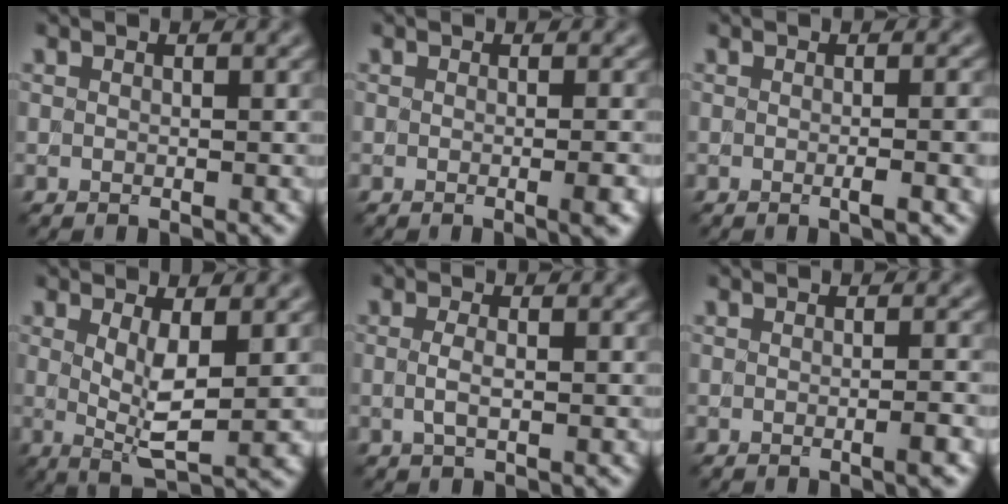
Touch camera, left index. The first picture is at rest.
{"total": 2.8, "force": [-0.3, 1.1, 2.6], "torque": [-0.015, 0.002, -0.008]}
{"total": 3.2, "force": [-0.3, 0.9, 3.0], "torque": [-0.032, 0.001, -0.007]}
{"total": 4.1, "force": [0.6, 1.0, 4.0], "torque": [-0.079, -0.009, 0.013]}
{"total": 1.4, "force": [0.1, 0.4, 1.3], "torque": [-0.031, -0.001, -0.003]}
{"total": 2.2, "force": [-0.4, 0.6, 2.0], "torque": [-0.019, 0.001, -0.010]}